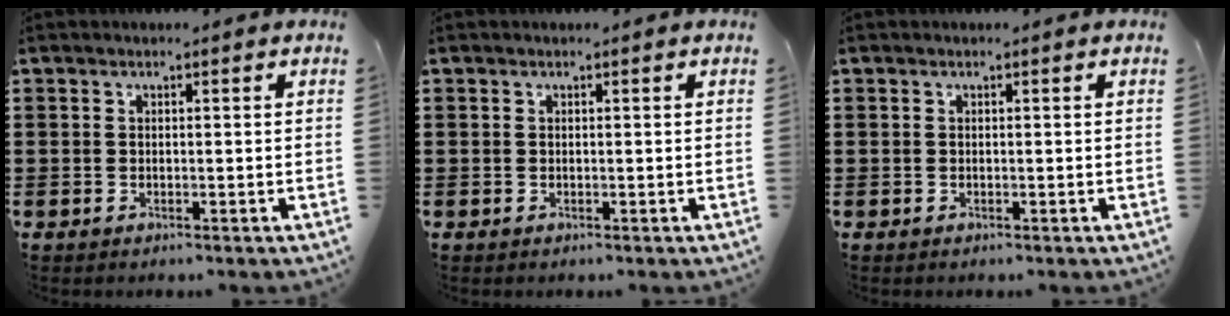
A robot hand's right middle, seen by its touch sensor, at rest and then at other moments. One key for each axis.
{"total": 0.0}
{"total": 0.0}